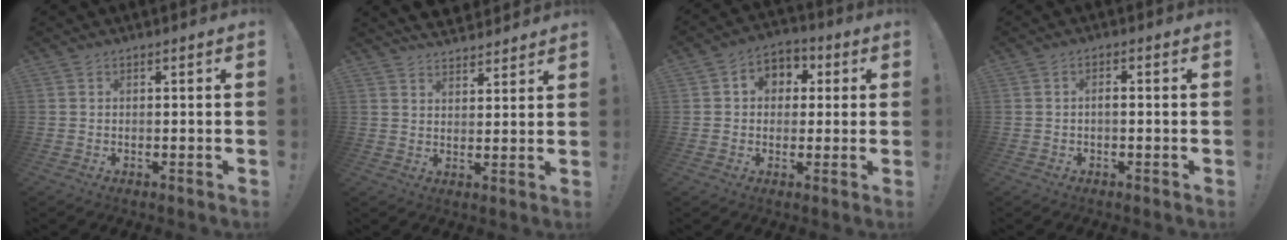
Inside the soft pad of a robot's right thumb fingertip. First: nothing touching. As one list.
[{"total": 4.8, "force": [4.4, 1.9, 0.6], "torque": [-0.008, -0.034, 0.081]}, {"total": 6.3, "force": [0.4, 5.9, 2.3], "torque": [-0.027, 0.007, 0.011]}, {"total": 1.7, "force": [-0.7, 0.5, 1.6], "torque": [-0.031, 0.007, -0.012]}]